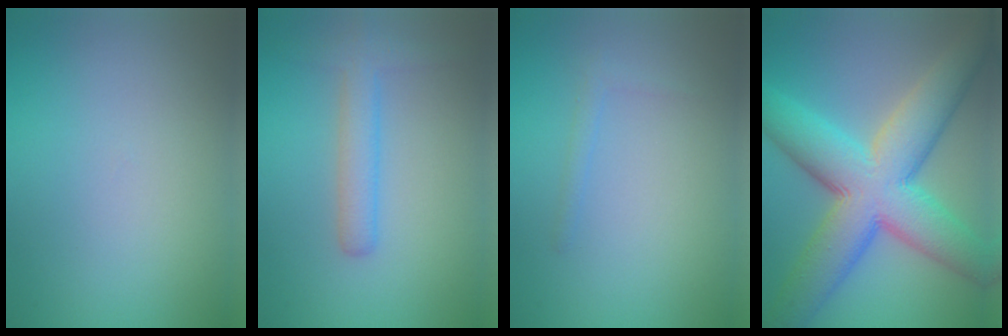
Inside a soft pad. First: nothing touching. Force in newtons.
{"total": 3.0, "press": 3.0, "slide": 0.1}
{"total": 0.8, "press": 0.8, "slide": 0.1}
{"total": 12.1, "press": 12.1, "slide": 0.7}